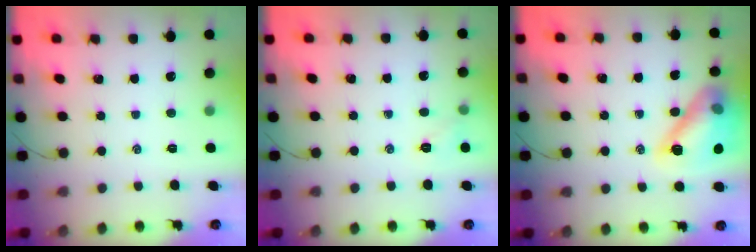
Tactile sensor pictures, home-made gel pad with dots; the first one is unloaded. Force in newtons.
{"total": 5.3, "press": 5.1, "slide": 1.3}
{"total": 15.8, "press": 15.8, "slide": 1.1}